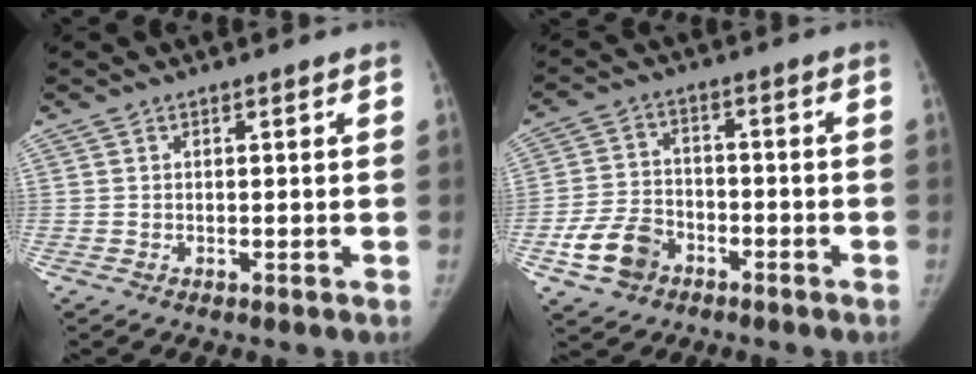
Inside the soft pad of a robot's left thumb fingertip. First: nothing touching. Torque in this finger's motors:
{"motor_torque": [-0.09, 0.24, 0.16, -0.13, 0.04]}